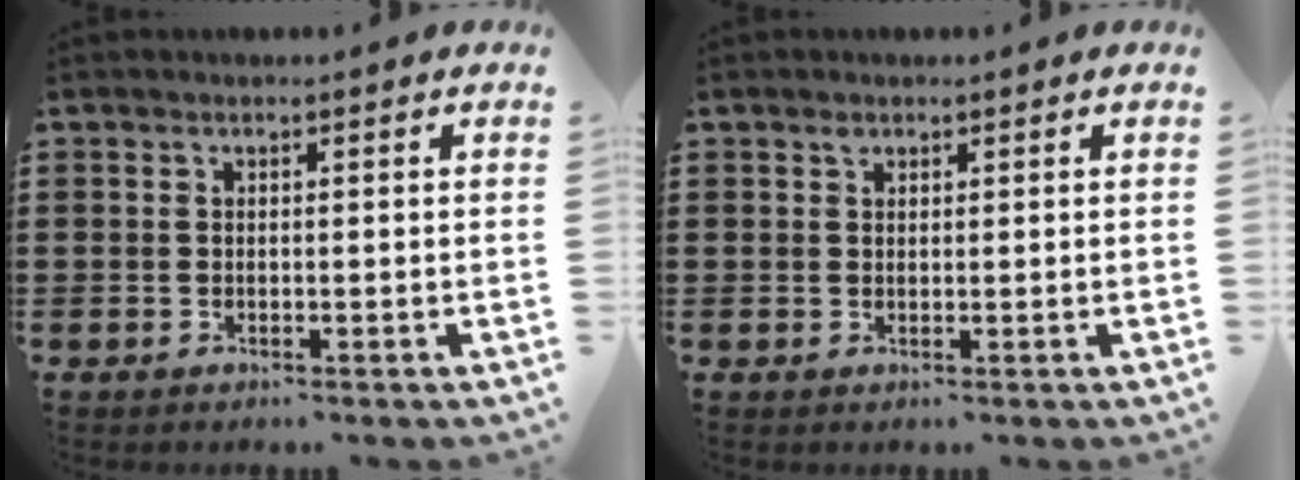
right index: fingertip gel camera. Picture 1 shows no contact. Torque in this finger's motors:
{"motor_torque": [0.28, -0.20, 0.06, 0.02]}